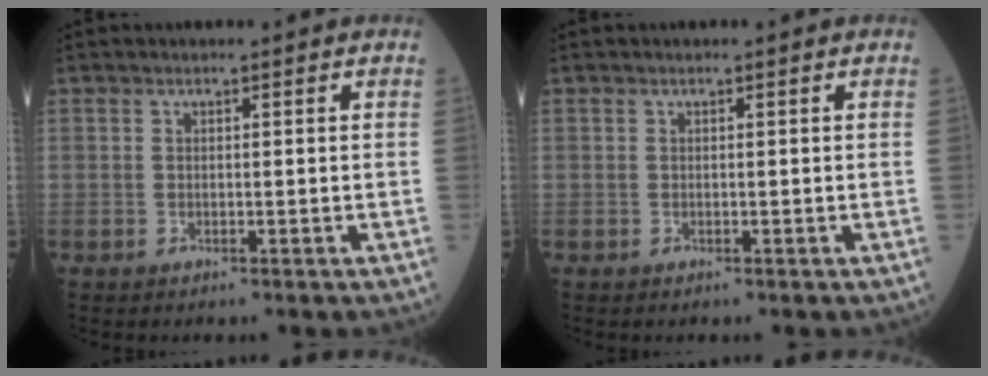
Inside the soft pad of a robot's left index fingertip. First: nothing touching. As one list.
[{"total": 0.0}]